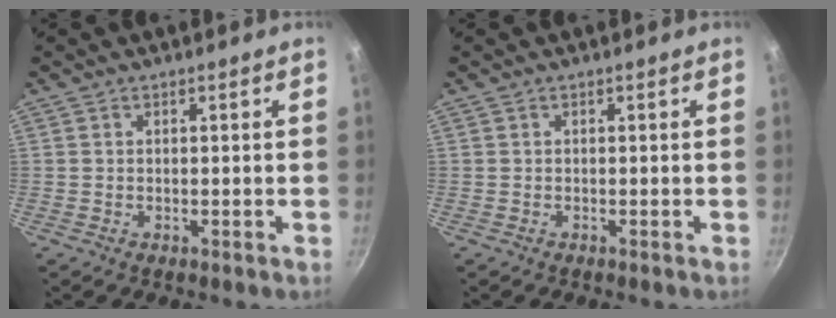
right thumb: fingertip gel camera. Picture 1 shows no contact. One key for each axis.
{"total": 0.0}